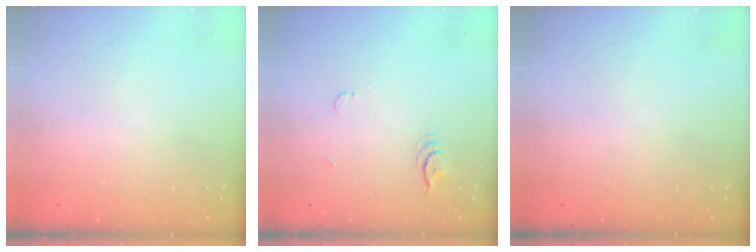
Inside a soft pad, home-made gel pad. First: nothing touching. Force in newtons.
{"total": 3.9, "press": 3.6, "slide": 1.7}
{"total": 0.0}